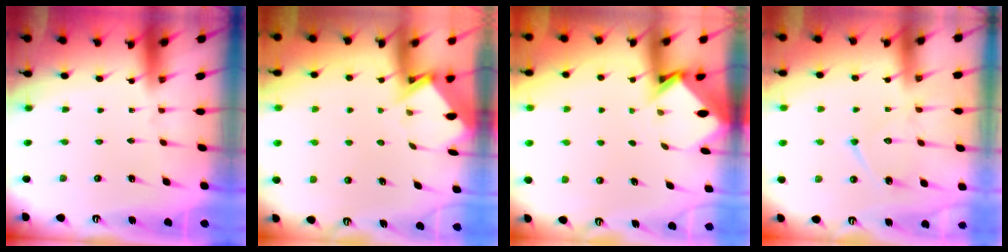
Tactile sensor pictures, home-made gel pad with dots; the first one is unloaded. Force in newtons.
{"total": 3.9, "press": 3.9, "slide": 0.4}
{"total": 3.0, "press": 3.0, "slide": 0.2}
{"total": 11.8, "press": 11.7, "slide": 1.0}